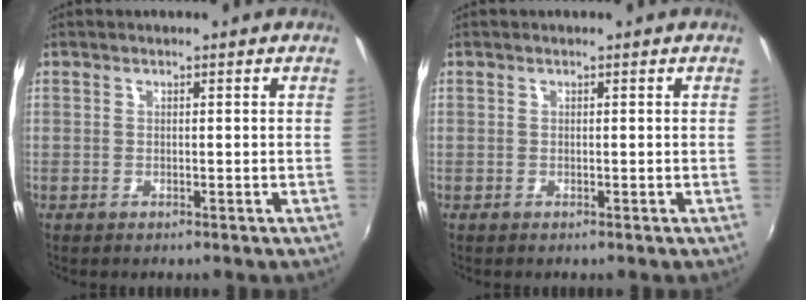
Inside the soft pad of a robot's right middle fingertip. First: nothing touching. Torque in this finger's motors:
{"motor_torque": [-0.22, -0.14, -0.01, -0.01]}